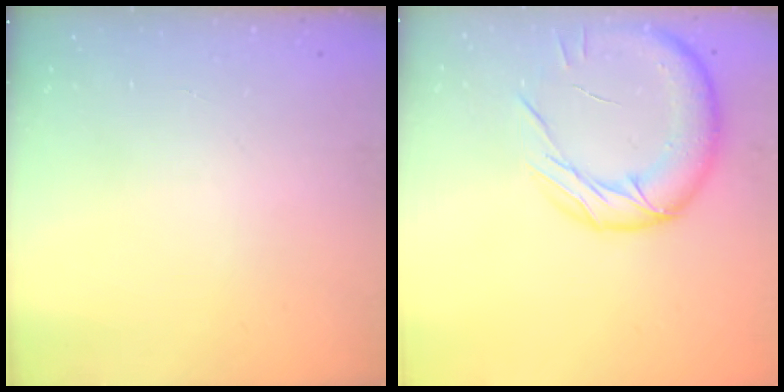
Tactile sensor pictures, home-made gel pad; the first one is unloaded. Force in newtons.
{"total": 15.2, "press": 15.1, "slide": 1.7}